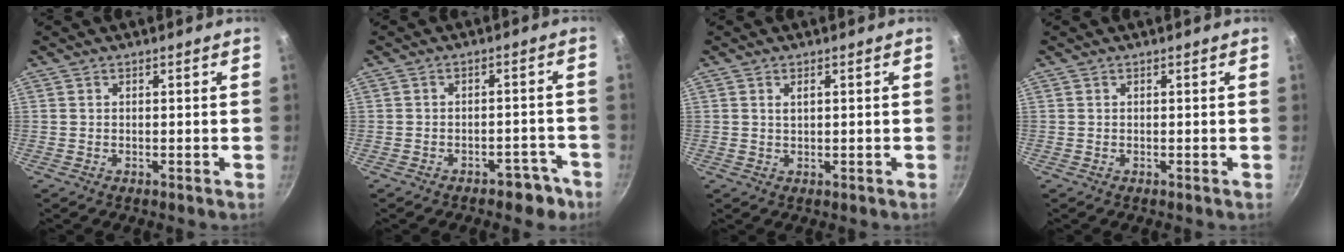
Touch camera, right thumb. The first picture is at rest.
{"total": 5.2, "force": [-3.5, 3.1, 2.2], "torque": [0.005, 0.048, -0.024]}
{"total": 1.4, "force": [0.5, 0.7, 1.2], "torque": [-0.020, 0.001, 0.010]}
{"total": 0.0}